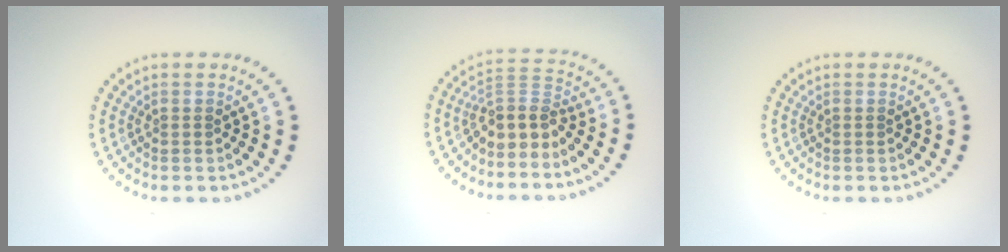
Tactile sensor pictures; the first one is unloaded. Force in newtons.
{"total": 3.6, "press": 2.7, "slide": 2.4}
{"total": 0.0}